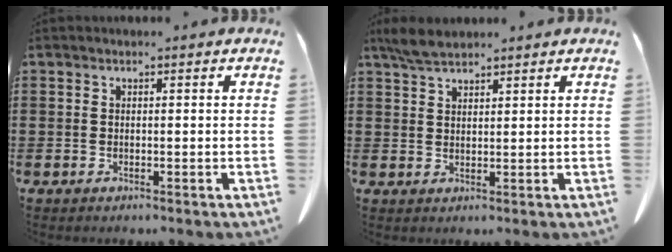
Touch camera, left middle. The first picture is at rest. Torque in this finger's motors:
{"motor_torque": [0.33, 0.30, 0.06, 0.03]}